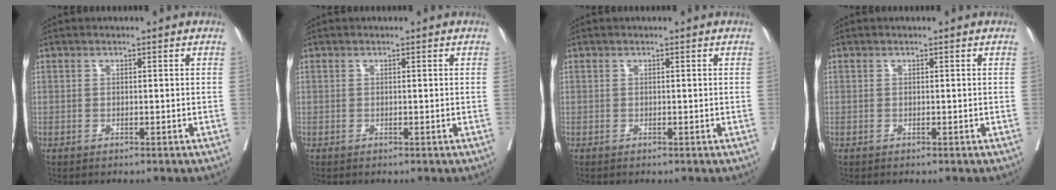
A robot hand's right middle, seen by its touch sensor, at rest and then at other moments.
{"total": 0.0}
{"total": 0.0}
{"total": 0.0}